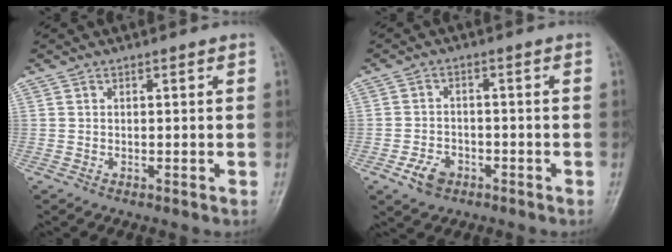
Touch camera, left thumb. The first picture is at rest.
{"total": 4.7, "force": [-2.4, 3.3, 2.3], "torque": [-0.034, 0.013, -0.040]}